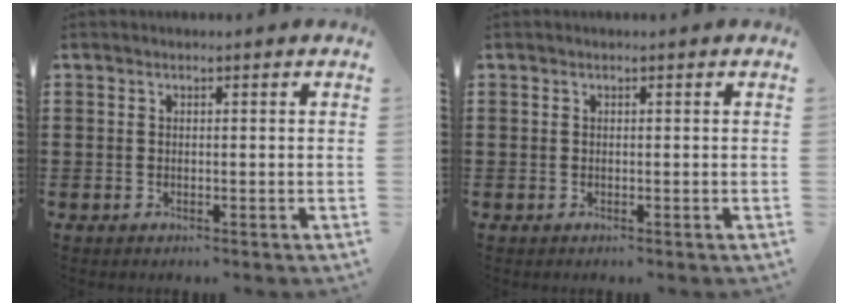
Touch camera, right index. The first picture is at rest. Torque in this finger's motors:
{"motor_torque": [0.18, -0.19, 0.02, 0.01]}